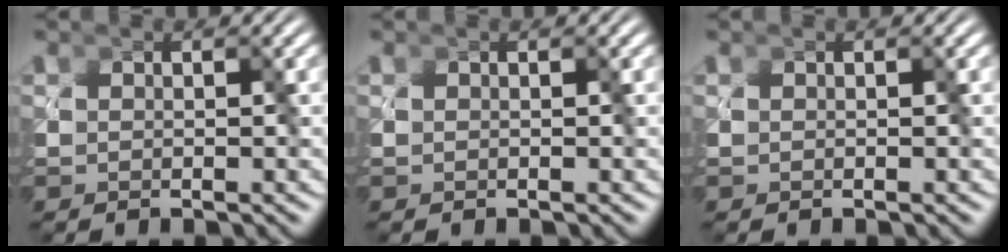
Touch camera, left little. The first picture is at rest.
{"total": 0.0}
{"total": 0.0}